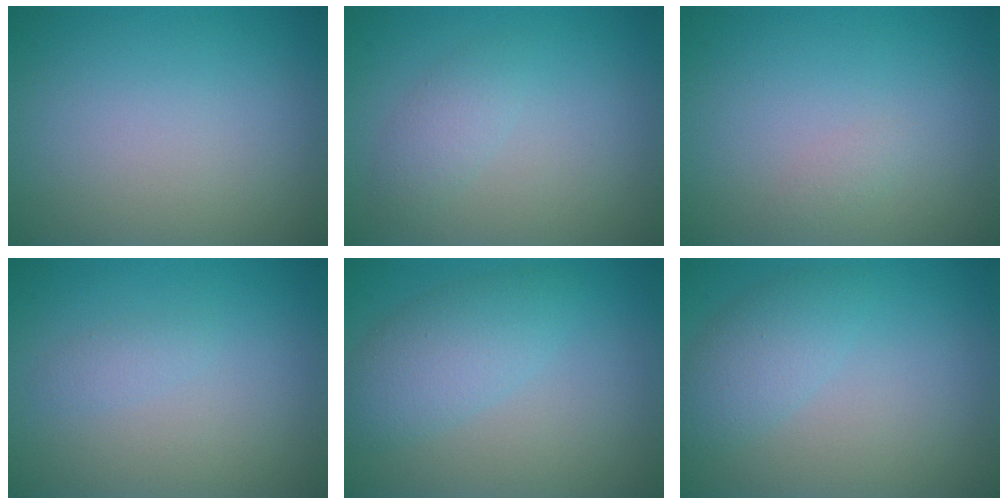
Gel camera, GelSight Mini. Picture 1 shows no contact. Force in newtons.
{"total": 1.7, "press": 1.7, "slide": 0.0}
{"total": 0.6, "press": 0.6, "slide": 0.0}
{"total": 0.8, "press": 0.8, "slide": 0.1}
{"total": 3.9, "press": 3.9, "slide": 0.2}
{"total": 2.8, "press": 2.8, "slide": 0.1}